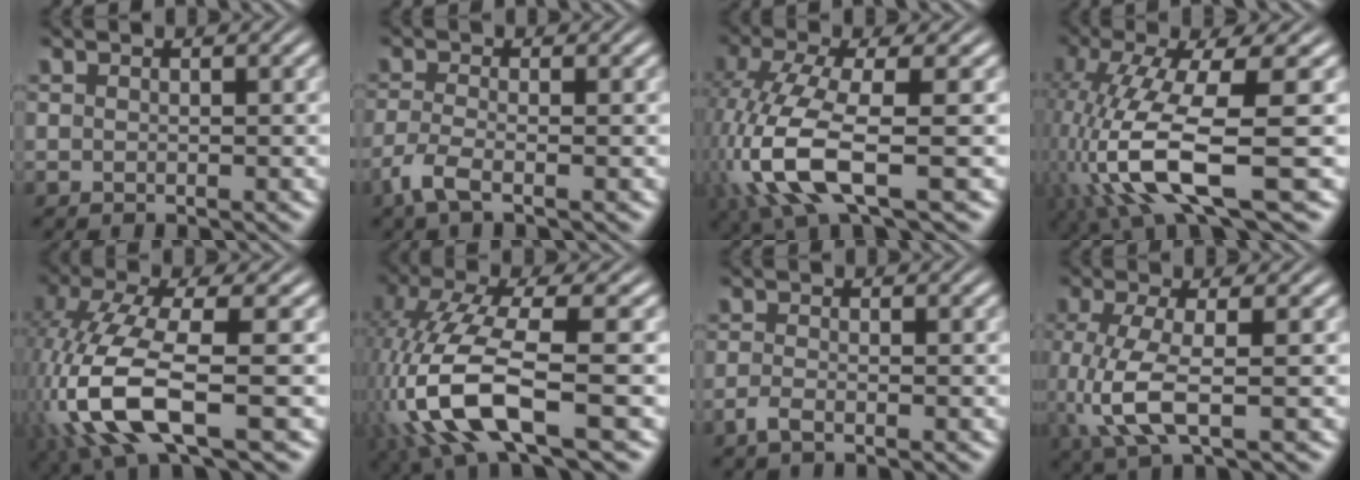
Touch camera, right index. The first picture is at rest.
{"total": 2.7, "force": [-1.8, 0.5, 1.9], "torque": [-0.049, -0.014, -0.028]}
{"total": 8.3, "force": [-1.6, 3.6, 7.3], "torque": [-0.179, -0.033, -0.010]}
{"total": 9.6, "force": [-2.2, 3.6, 8.6], "torque": [-0.190, -0.038, -0.010]}
{"total": 9.3, "force": [-2.1, 4.0, 8.1], "torque": [-0.196, -0.040, -0.012]}
{"total": 10.2, "force": [-2.5, 4.8, 8.6], "torque": [-0.203, -0.043, -0.018]}
{"total": 1.5, "force": [-1.3, 0.1, 0.7], "torque": [-0.019, -0.008, -0.024]}
{"total": 5.5, "force": [-0.9, 2.1, 5.0], "torque": [-0.129, -0.022, 0.001]}